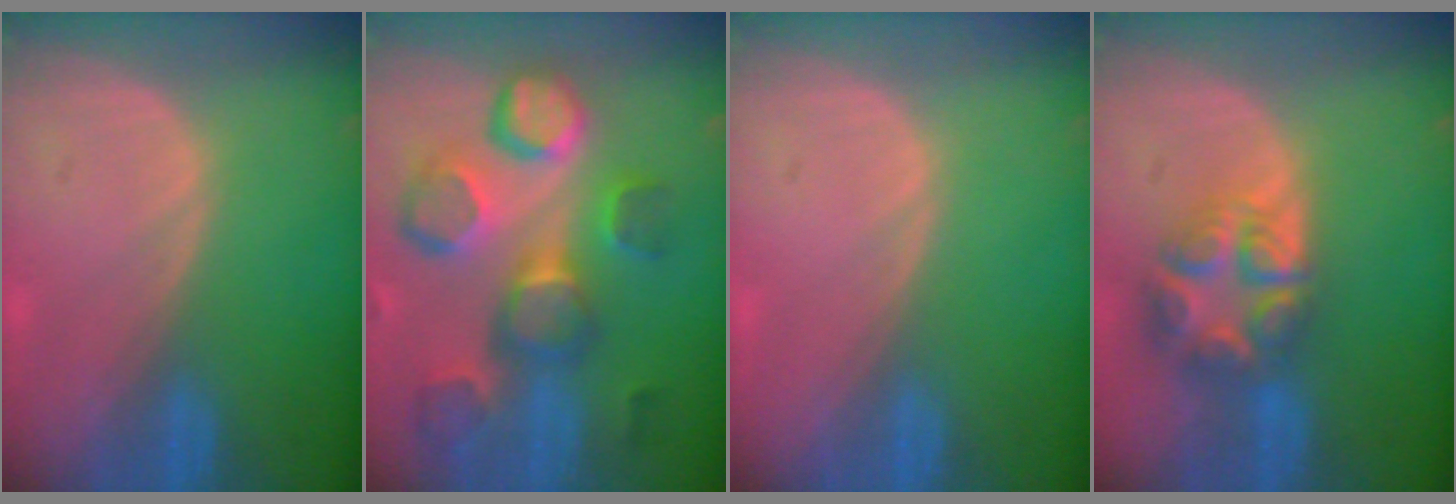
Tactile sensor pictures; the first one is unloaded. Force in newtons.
{"total": 12.5, "press": 11.1, "slide": 5.7}
{"total": 0.0}
{"total": 8.0, "press": 7.0, "slide": 3.9}